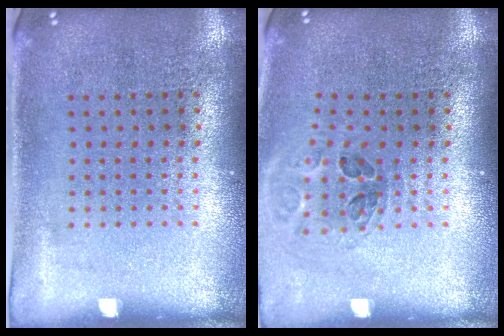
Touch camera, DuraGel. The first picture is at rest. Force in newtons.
{"total": 1.0, "press": 0.9, "slide": 0.1}